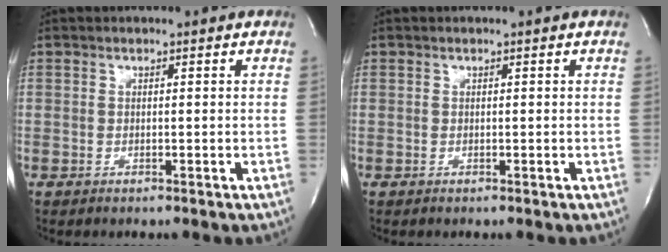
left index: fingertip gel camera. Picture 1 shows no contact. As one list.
[{"total": 0.0}]